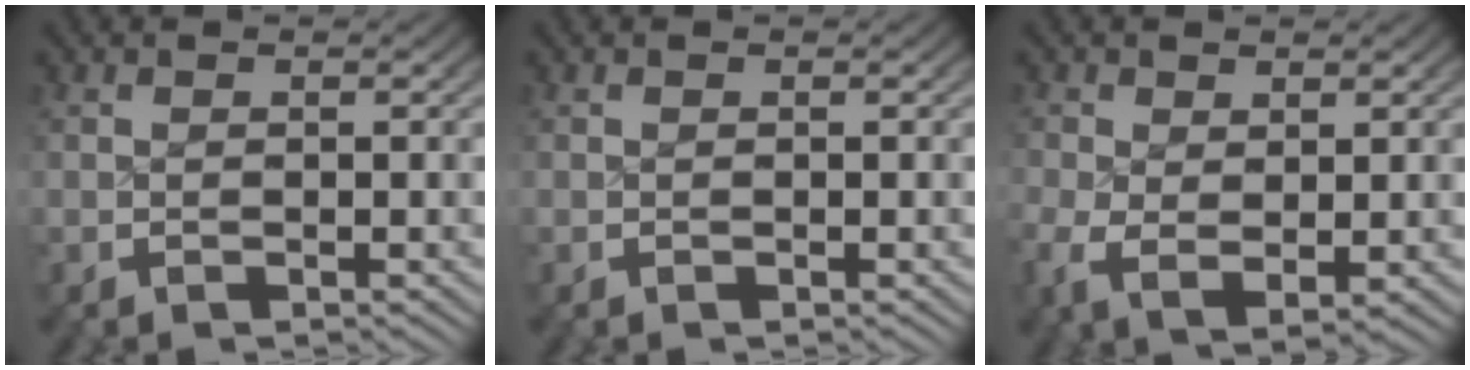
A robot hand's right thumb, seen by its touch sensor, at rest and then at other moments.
{"total": 0.0}
{"total": 2.9, "force": [0.0, 2.0, 2.1], "torque": [-0.047, -0.022, 0.012]}